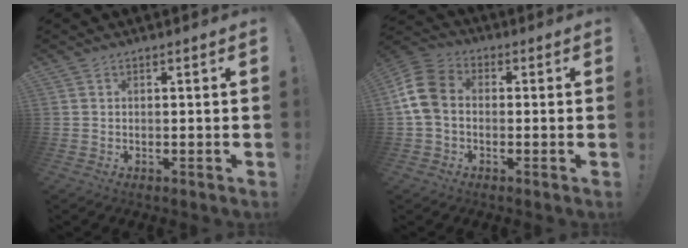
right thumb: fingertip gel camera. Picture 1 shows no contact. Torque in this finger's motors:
{"motor_torque": [0.02, 0.63, 0.18, 0.03, 0.32]}